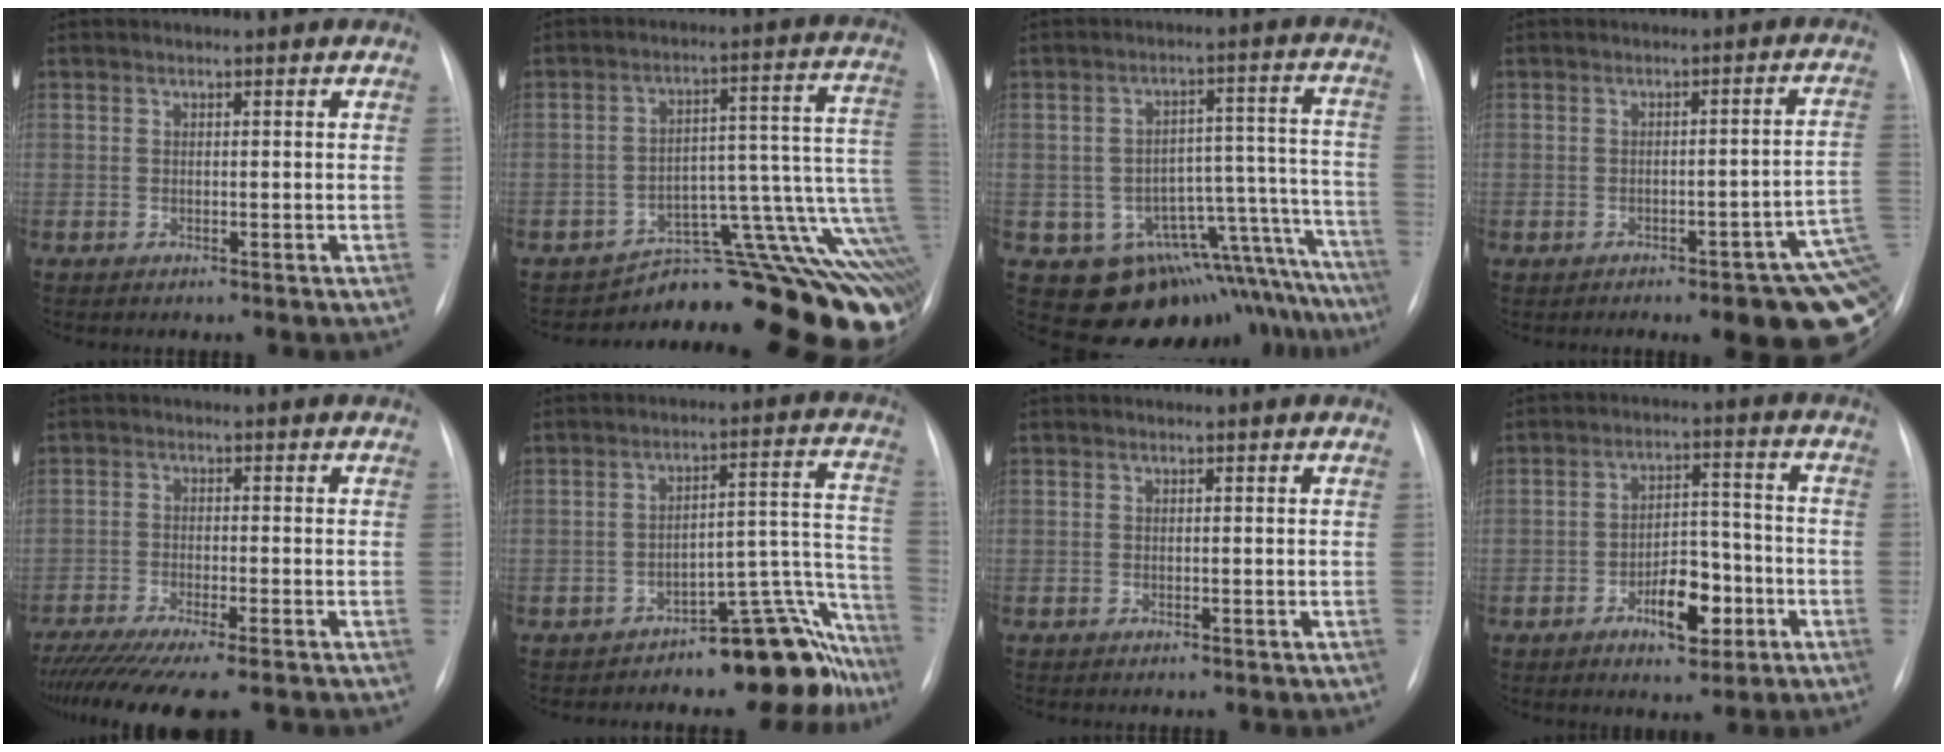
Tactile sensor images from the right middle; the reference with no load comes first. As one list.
[{"total": 14.9, "force": [-10.1, 4.3, 10.1], "torque": [-0.030, 0.091, -0.115]}, {"total": 14.6, "force": [-11.5, 4.4, 7.8], "torque": [-0.041, 0.079, -0.136]}, {"total": 14.5, "force": [-5.3, 3.9, 13.0], "torque": [-0.085, 0.026, -0.050]}, {"total": 11.7, "force": [-9.5, 0.5, 6.7], "torque": [-0.105, -0.025, -0.151]}, {"total": 11.6, "force": [-10.3, 3.3, 4.2], "torque": [0.009, 0.089, -0.144]}, {"total": 0.0}, {"total": 7.7, "force": [-3.4, 3.6, 5.8], "torque": [-0.089, 0.018, -0.051]}]